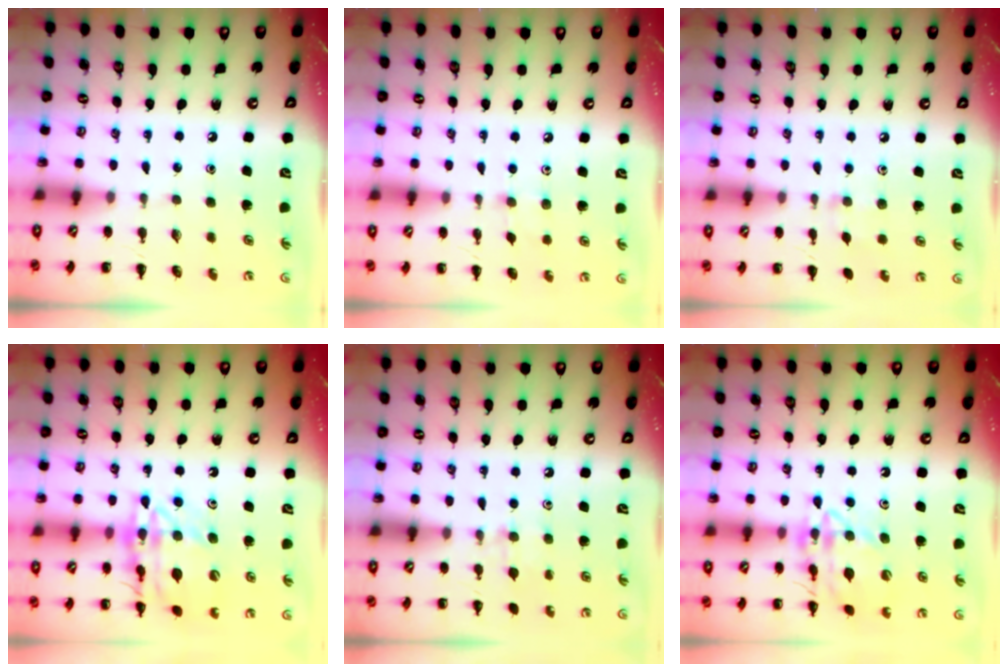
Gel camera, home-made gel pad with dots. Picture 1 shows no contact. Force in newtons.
{"total": 5.3, "press": 4.9, "slide": 1.8}
{"total": 4.6, "press": 4.2, "slide": 1.9}
{"total": 16.8, "press": 16.7, "slide": 1.6}
{"total": 7.9, "press": 7.6, "slide": 2.1}
{"total": 14.5, "press": 14.4, "slide": 1.2}